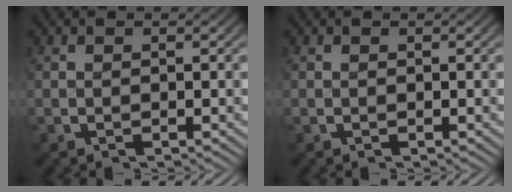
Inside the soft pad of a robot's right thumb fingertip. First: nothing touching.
{"total": 0.0}